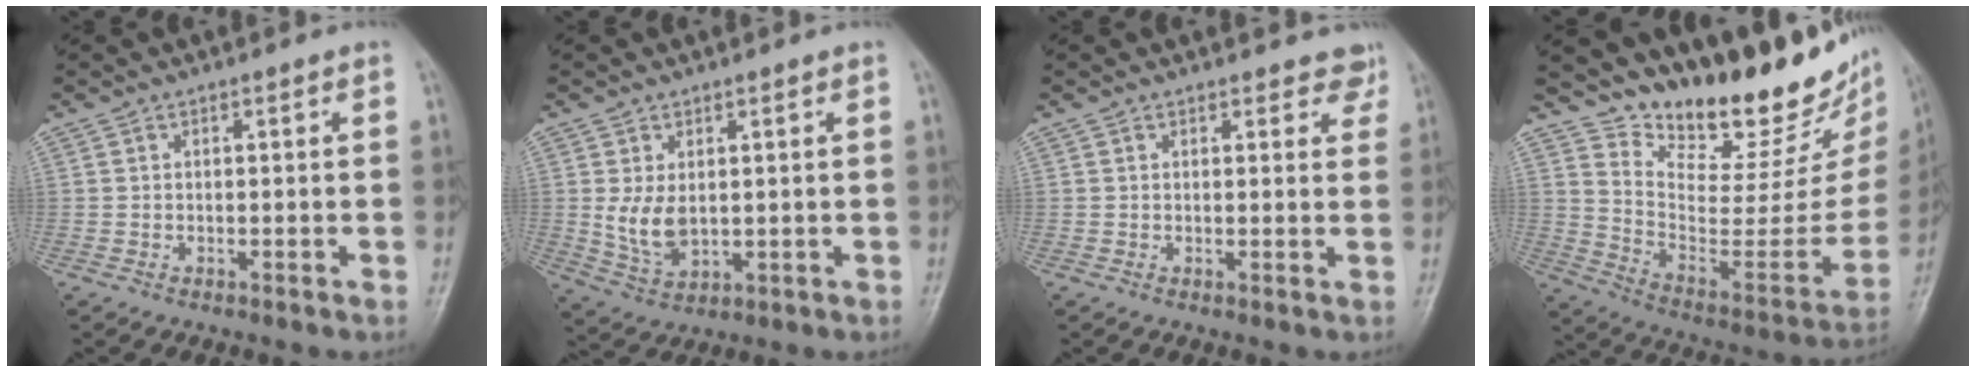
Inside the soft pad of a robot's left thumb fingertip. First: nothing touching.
{"total": 6.3, "force": [1.1, 3.9, 4.8], "torque": [-0.082, -0.016, 0.035]}
{"total": 4.2, "force": [3.7, 1.8, 0.5], "torque": [0.029, -0.019, 0.024]}
{"total": 25.4, "force": [20.6, 8.0, 12.7], "torque": [-0.163, -0.136, 0.311]}